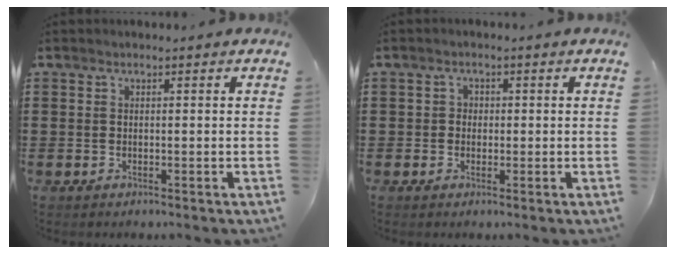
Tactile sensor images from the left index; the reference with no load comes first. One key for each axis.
{"total": 1.4, "fx": 0.0, "fy": 1.4, "fz": 0.3, "tx": -0.011, "ty": 0.005, "tz": -0.002}